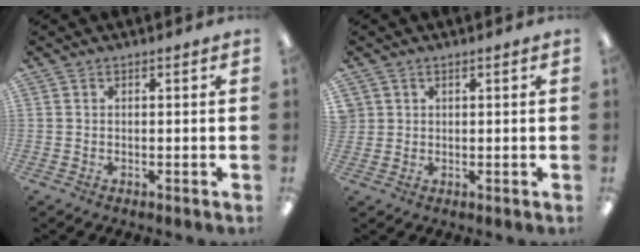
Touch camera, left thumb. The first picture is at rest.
{"total": 1.5, "force": [0.6, 1.4, -0.3], "torque": [0.003, 0.001, 0.011]}